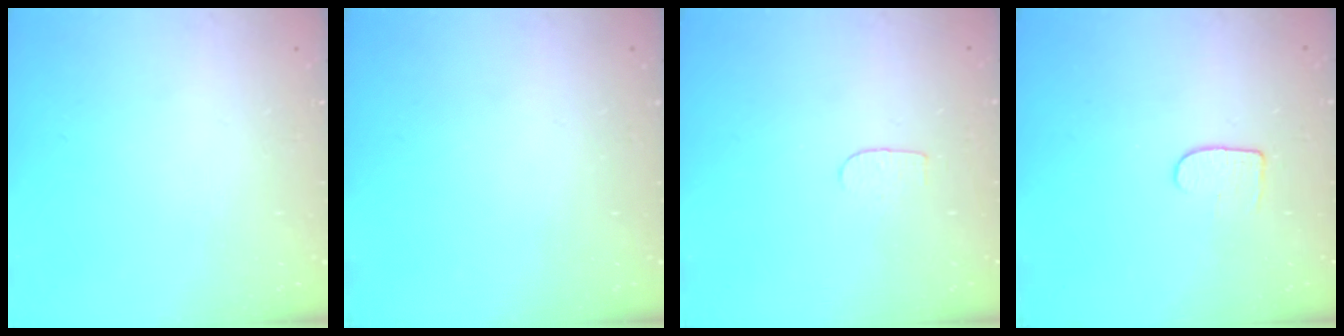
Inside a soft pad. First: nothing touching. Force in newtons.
{"total": 0.0}
{"total": 3.1, "press": 3.1, "slide": 0.2}
{"total": 5.1, "press": 5.1, "slide": 0.4}